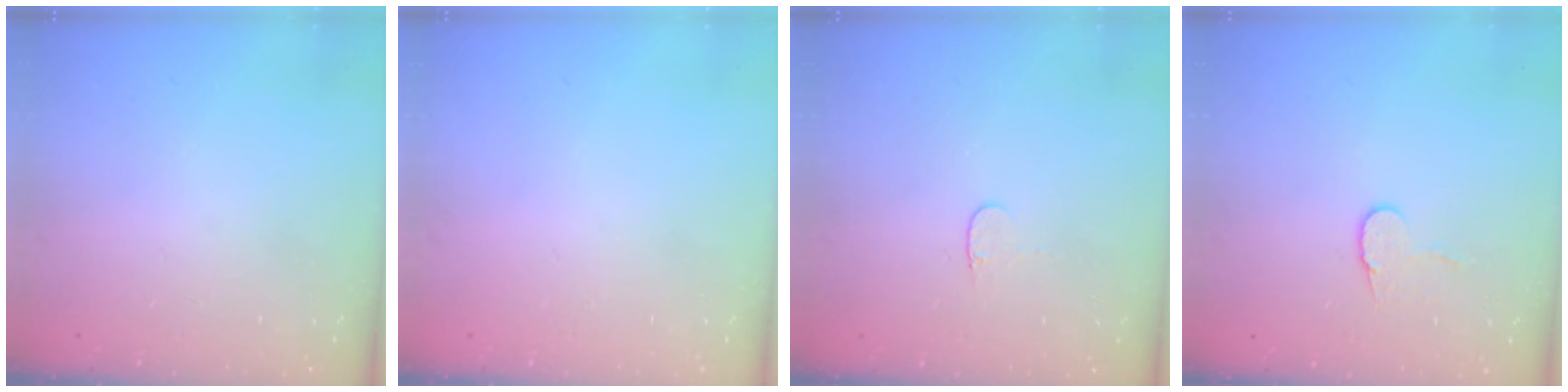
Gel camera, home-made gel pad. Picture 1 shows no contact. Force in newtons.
{"total": 0.0}
{"total": 3.3, "press": 3.3, "slide": 0.4}
{"total": 7.3, "press": 7.3, "slide": 0.4}